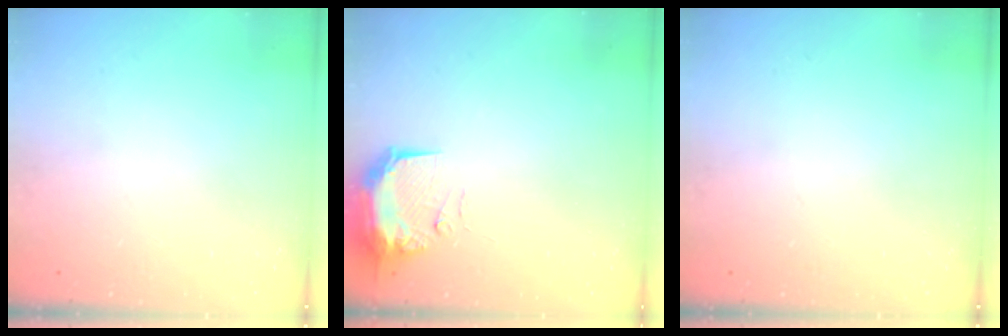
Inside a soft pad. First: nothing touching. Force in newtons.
{"total": 11.4, "press": 10.0, "slide": 5.4}
{"total": 0.0}